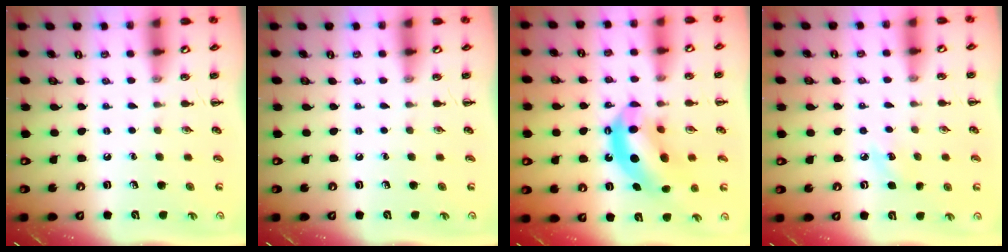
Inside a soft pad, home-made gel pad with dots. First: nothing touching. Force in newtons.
{"total": 0.0}
{"total": 12.5, "press": 12.0, "slide": 3.5}
{"total": 5.0, "press": 4.8, "slide": 1.5}